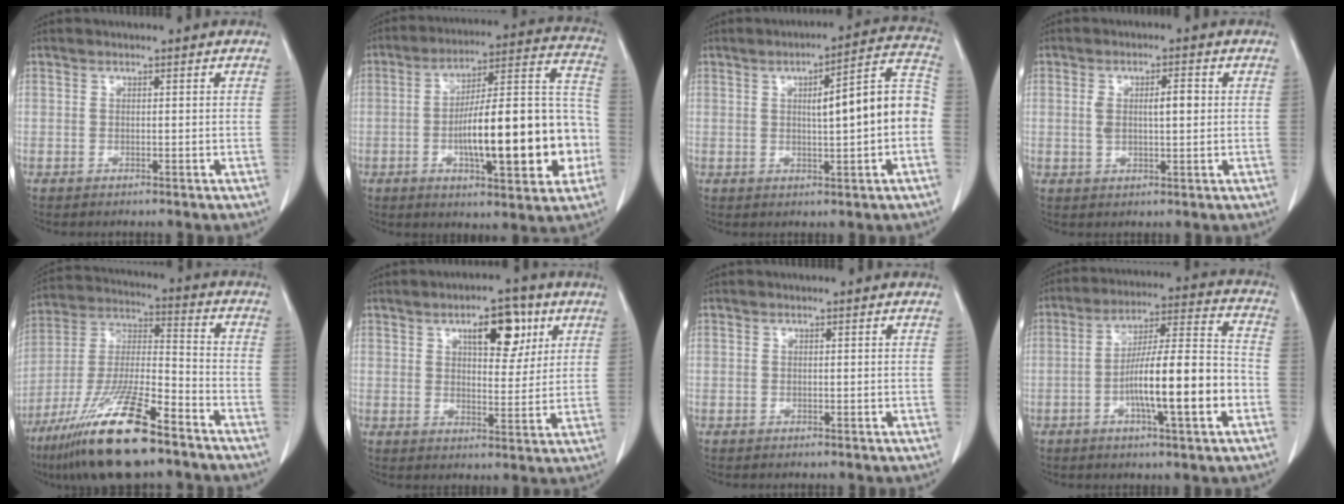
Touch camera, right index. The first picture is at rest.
{"total": 21.6, "force": [-4.7, 4.9, 20.5], "torque": [-0.270, 0.036, -0.059]}
{"total": 11.5, "force": [-0.3, 1.4, 11.4], "torque": [-0.148, 0.033, -0.003]}
{"total": 4.7, "force": [0.7, 1.4, 4.4], "torque": [-0.081, 0.014, 0.018]}
{"total": 18.4, "force": [-12.1, 2.6, 13.6], "torque": [-0.289, -0.035, -0.219]}
{"total": 8.3, "force": [4.1, 3.3, 6.4], "torque": [-0.090, 0.006, 0.060]}
{"total": 0.0}
{"total": 14.8, "force": [-4.2, 1.3, 14.1], "torque": [-0.235, 0.012, -0.066]}